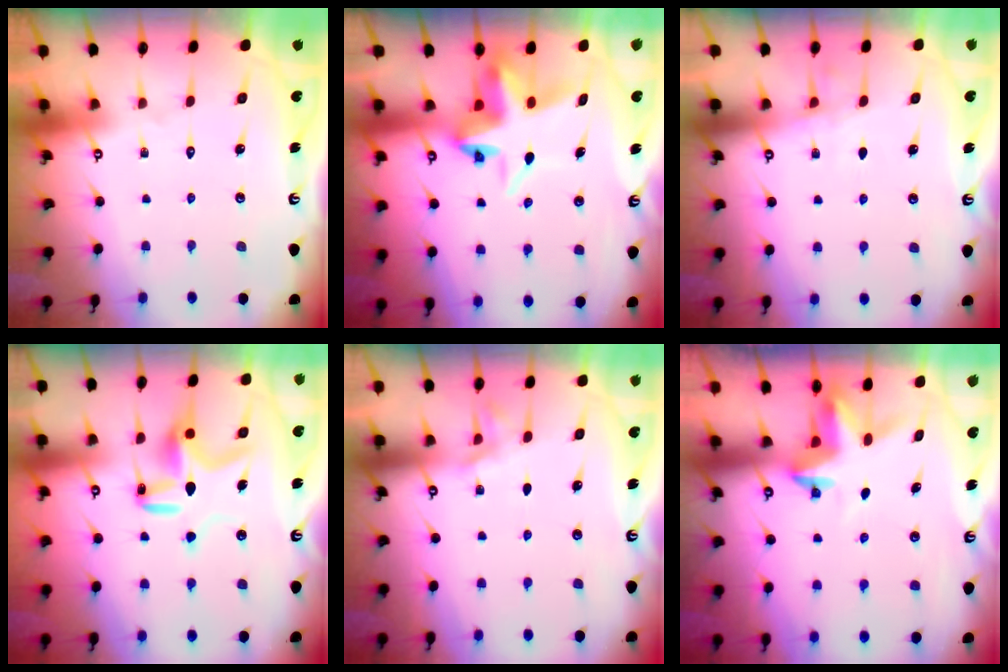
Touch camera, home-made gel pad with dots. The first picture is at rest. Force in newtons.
{"total": 7.3, "press": 7.1, "slide": 1.7}
{"total": 3.8, "press": 3.8, "slide": 0.4}
{"total": 10.0, "press": 10.0, "slide": 0.4}
{"total": 3.5, "press": 2.7, "slide": 2.2}
{"total": 3.4, "press": 3.4, "slide": 0.2}